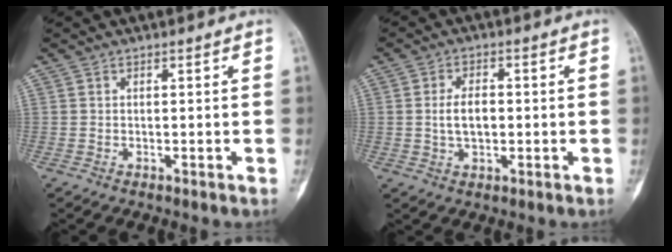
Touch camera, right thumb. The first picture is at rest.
{"total": 5.1, "force": [-0.3, 2.9, 4.2], "torque": [-0.076, 0.008, -0.006]}